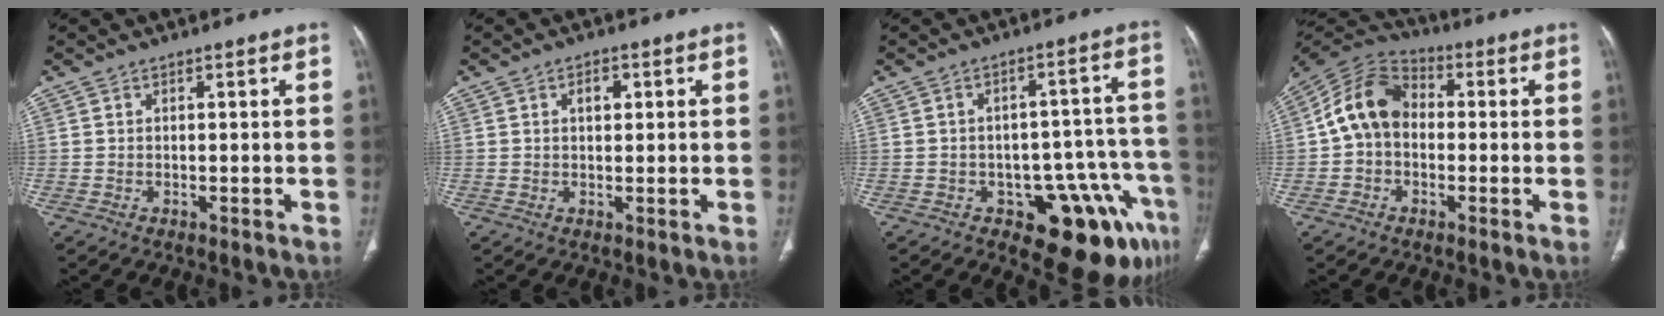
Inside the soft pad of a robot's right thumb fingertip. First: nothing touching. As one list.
[{"total": 2.9, "force": [1.0, 1.7, 2.1], "torque": [-0.025, 0.000, 0.015]}, {"total": 14.8, "force": [-7.8, 7.0, 10.4], "torque": [-0.074, 0.059, -0.093]}, {"total": 11.5, "force": [0.0, 8.8, 7.4], "torque": [-0.124, 0.035, -0.018]}]